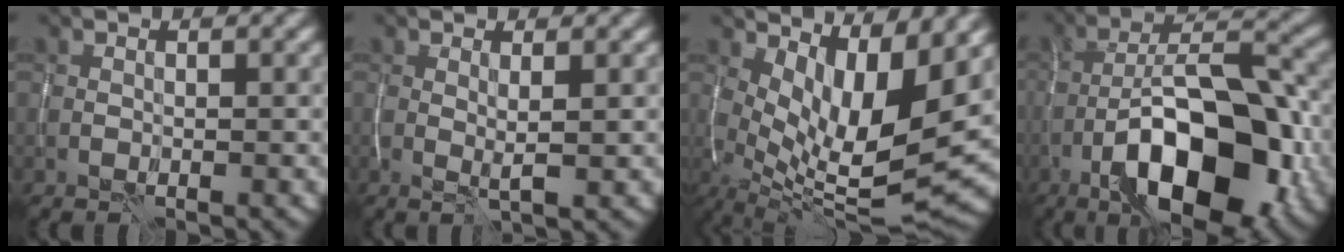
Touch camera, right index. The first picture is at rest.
{"total": 1.3, "force": [0.3, 0.0, 1.2], "torque": [-0.023, -0.006, 0.006]}
{"total": 10.2, "force": [2.3, 3.4, 9.3], "torque": [-0.164, -0.010, 0.048]}
{"total": 13.3, "force": [-6.1, 5.1, 10.7], "torque": [-0.159, 0.011, -0.109]}